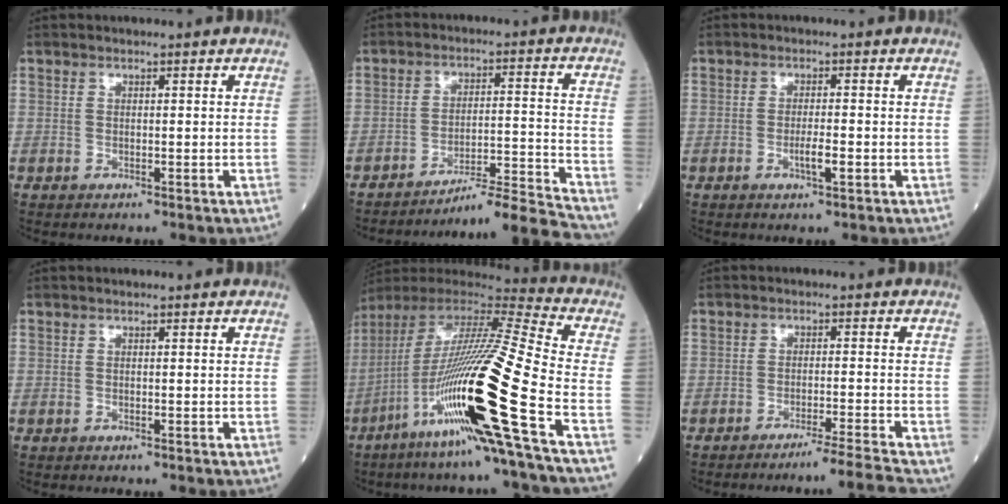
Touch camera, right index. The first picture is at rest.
{"total": 12.5, "force": [-12.0, -2.9, 1.8], "torque": [-0.013, 0.016, -0.192]}
{"total": 2.8, "force": [-0.9, 0.3, 2.6], "torque": [-0.047, -0.001, -0.016]}
{"total": 0.0}
{"total": 26.0, "force": [-10.0, -1.0, 24.0], "torque": [-0.444, -0.044, -0.192]}
{"total": 6.3, "force": [-5.5, -2.2, 2.1], "torque": [-0.018, -0.009, -0.087]}